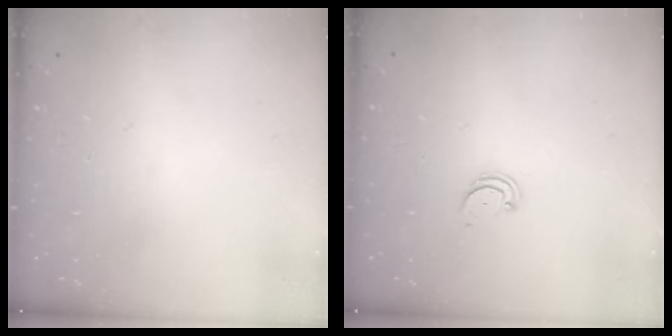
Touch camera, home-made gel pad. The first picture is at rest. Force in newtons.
{"total": 2.0, "press": 2.0, "slide": 0.2}